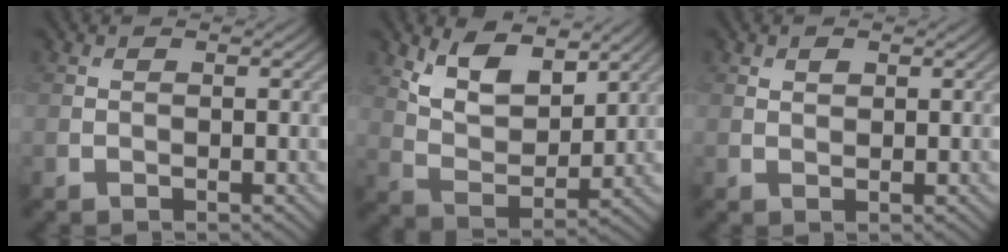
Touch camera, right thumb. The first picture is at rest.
{"total": 8.4, "force": [5.0, 4.1, 5.3], "torque": [-0.111, -0.010, 0.092]}
{"total": 1.0, "force": [0.6, 0.6, 0.5], "torque": [-0.009, -0.002, 0.012]}